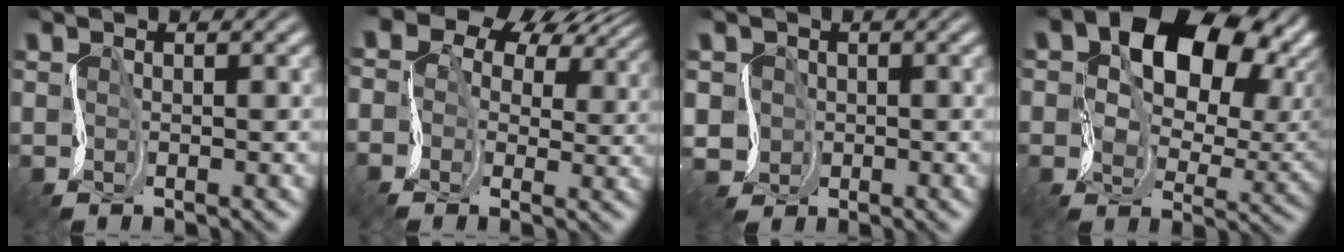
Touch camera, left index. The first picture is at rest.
{"total": 11.5, "force": [4.8, 8.5, 6.2], "torque": [-0.127, 0.035, 0.057]}
{"total": 1.7, "force": [-0.5, 1.5, -0.3], "torque": [-0.011, -0.004, 0.000]}
{"total": 11.7, "force": [3.6, 8.0, 7.7], "torque": [-0.112, 0.000, 0.064]}